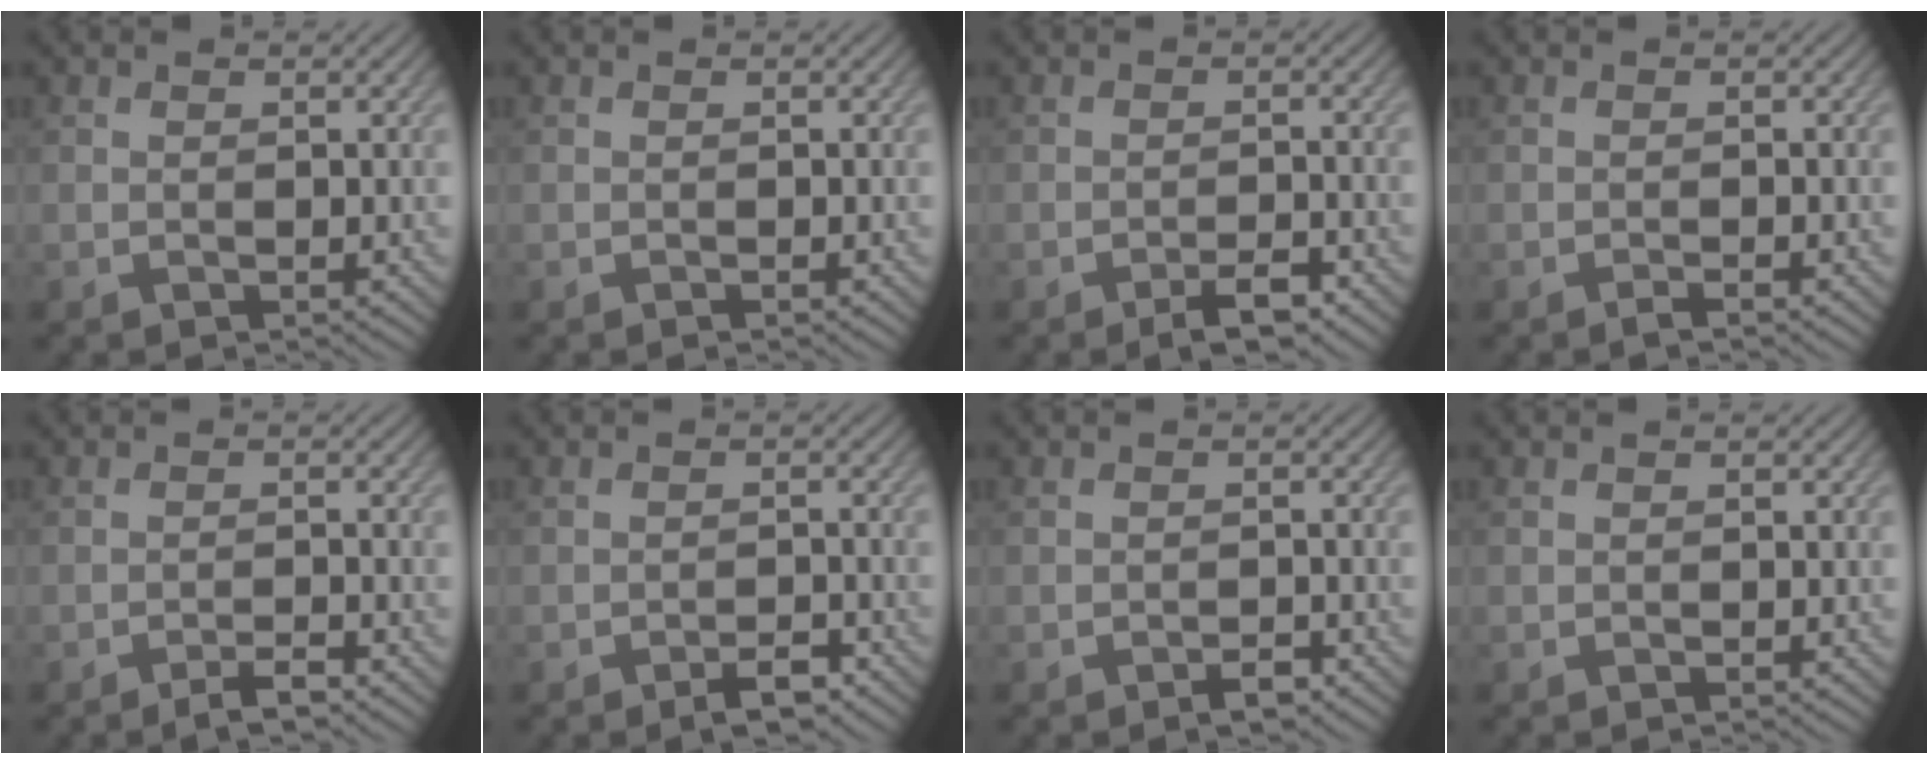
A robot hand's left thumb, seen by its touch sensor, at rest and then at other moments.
{"total": 0.0}
{"total": 3.4, "force": [-2.3, 0.8, 2.3], "torque": [-0.037, 0.005, -0.039]}
{"total": 0.9, "force": [-0.7, 0.0, 0.6], "torque": [-0.010, 0.003, -0.017]}
{"total": 2.3, "force": [-1.7, 0.3, 1.4], "torque": [-0.023, 0.005, -0.034]}
{"total": 2.8, "force": [-2.0, 0.9, 1.7], "torque": [-0.022, 0.003, -0.034]}
{"total": 1.7, "force": [-1.2, 0.7, 0.9], "torque": [-0.011, 0.001, -0.020]}
{"total": 0.0}